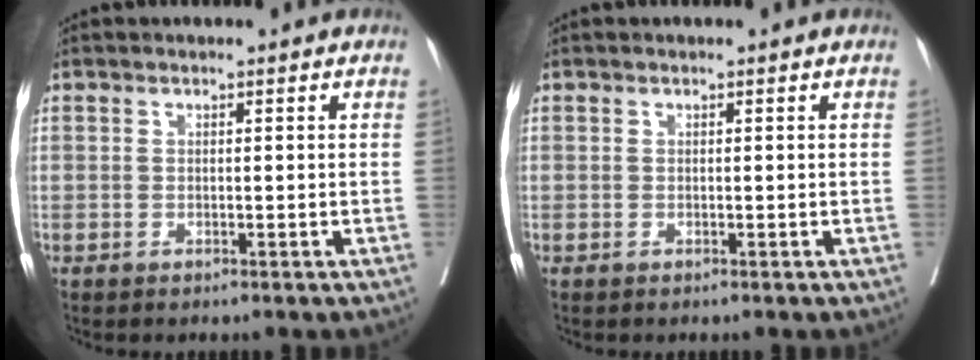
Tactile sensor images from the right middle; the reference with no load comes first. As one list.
[{"total": 0.0}]